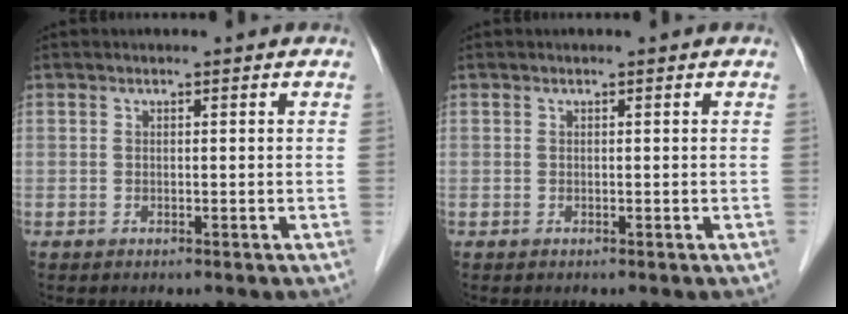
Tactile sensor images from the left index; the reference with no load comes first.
{"total": 0.0}